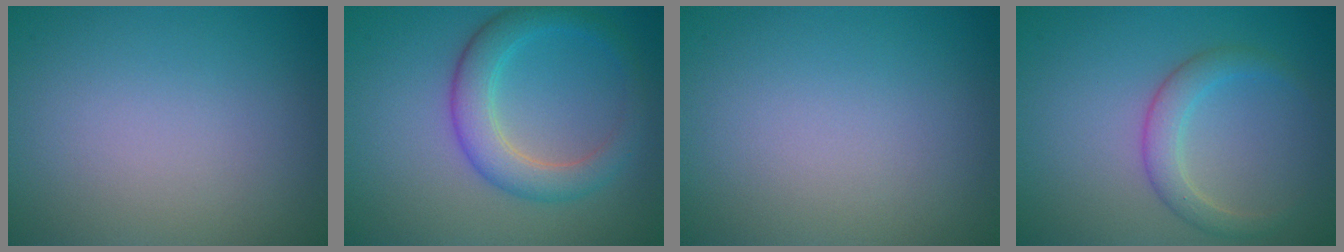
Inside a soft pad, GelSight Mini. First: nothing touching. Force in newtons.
{"total": 4.0, "press": 4.0, "slide": 0.1}
{"total": 0.0}
{"total": 2.5, "press": 2.5, "slide": 0.2}